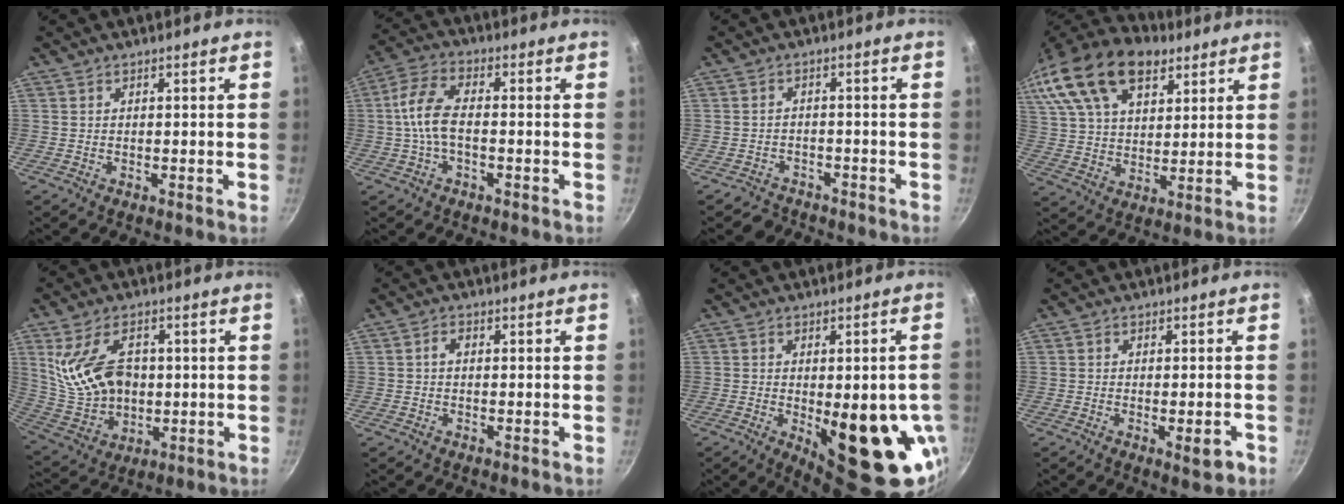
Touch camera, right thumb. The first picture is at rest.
{"total": 8.2, "force": [-0.9, 4.1, 7.0], "torque": [-0.146, 0.029, -0.030]}
{"total": 3.6, "force": [-3.0, 1.9, -0.3], "torque": [0.018, 0.043, -0.050]}
{"total": 26.4, "force": [14.6, 15.1, 16.0], "torque": [-0.319, 0.012, 0.258]}
{"total": 15.0, "force": [2.4, 10.0, 10.9], "torque": [-0.186, -0.011, 0.065]}
{"total": 1.7, "force": [0.1, 1.2, 1.2], "torque": [-0.020, 0.006, 0.000]}
{"total": 19.9, "force": [-4.1, 8.2, 17.7], "torque": [-0.189, -0.016, -0.036]}
{"total": 4.2, "force": [-1.6, 1.3, 3.6], "torque": [-0.041, 0.003, -0.018]}